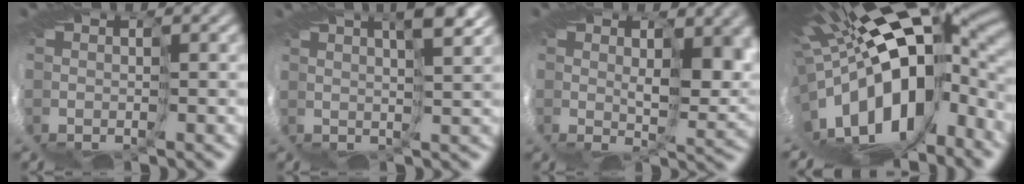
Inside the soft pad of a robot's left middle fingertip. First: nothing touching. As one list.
[{"total": 4.0, "force": [3.3, -1.3, 1.8], "torque": [-0.023, 0.014, 0.042]}, {"total": 6.1, "force": [2.4, 2.9, 4.8], "torque": [-0.097, -0.019, 0.051]}, {"total": 13.8, "force": [-0.4, 5.9, 12.5], "torque": [-0.244, -0.038, -0.004]}]